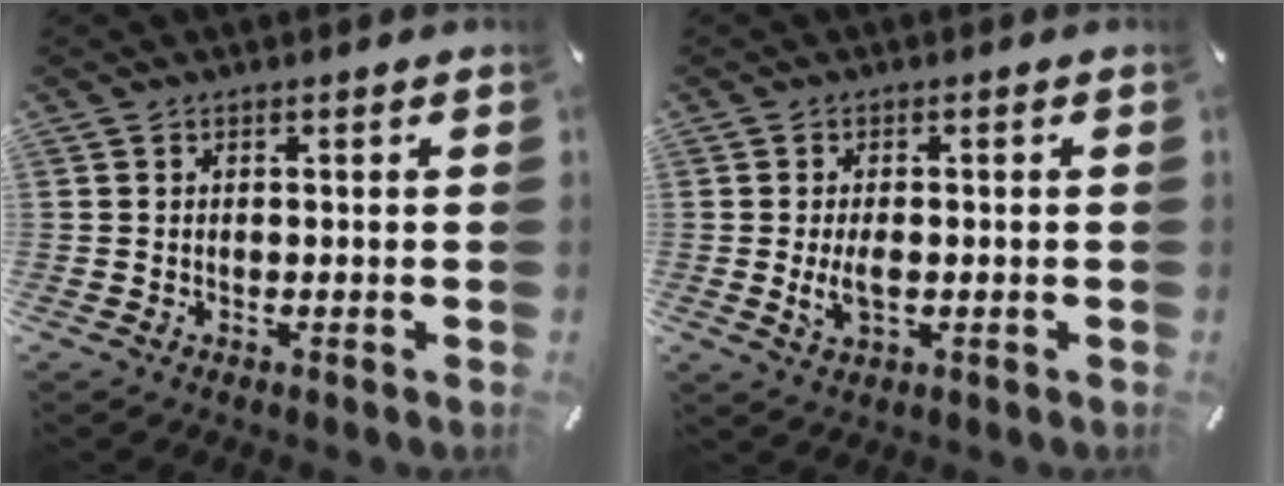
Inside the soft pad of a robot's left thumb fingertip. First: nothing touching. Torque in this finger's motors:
{"motor_torque": [0.61, 1.19, 0.33, -0.04, 0.07]}